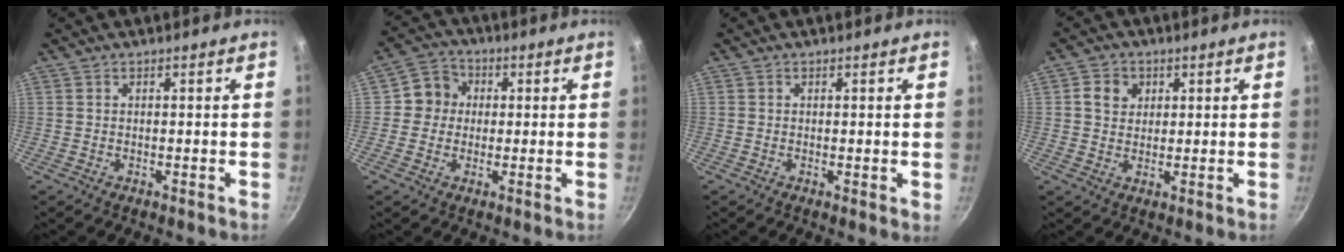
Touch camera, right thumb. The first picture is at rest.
{"total": 6.2, "force": [0.4, 5.9, 2.0], "torque": [0.006, 0.014, -0.010]}
{"total": 0.9, "force": [0.1, 0.3, 0.8], "torque": [-0.011, -0.006, -0.002]}
{"total": 4.6, "force": [1.3, 4.0, 1.9], "torque": [-0.010, 0.003, 0.019]}